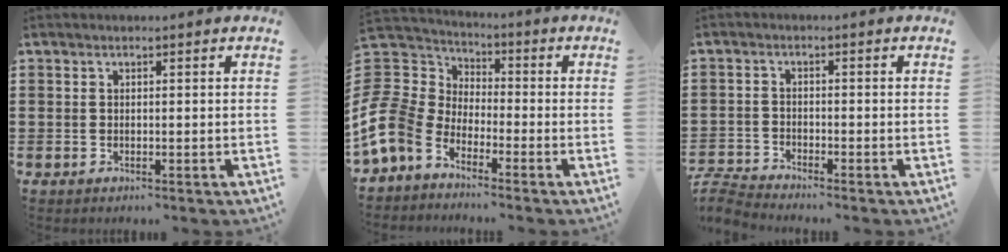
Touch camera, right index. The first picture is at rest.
{"total": 8.5, "force": [-4.9, 6.2, 3.2], "torque": [-0.122, -0.008, -0.106]}
{"total": 2.8, "force": [-2.8, -0.1, 0.2], "torque": [-0.022, -0.006, -0.064]}